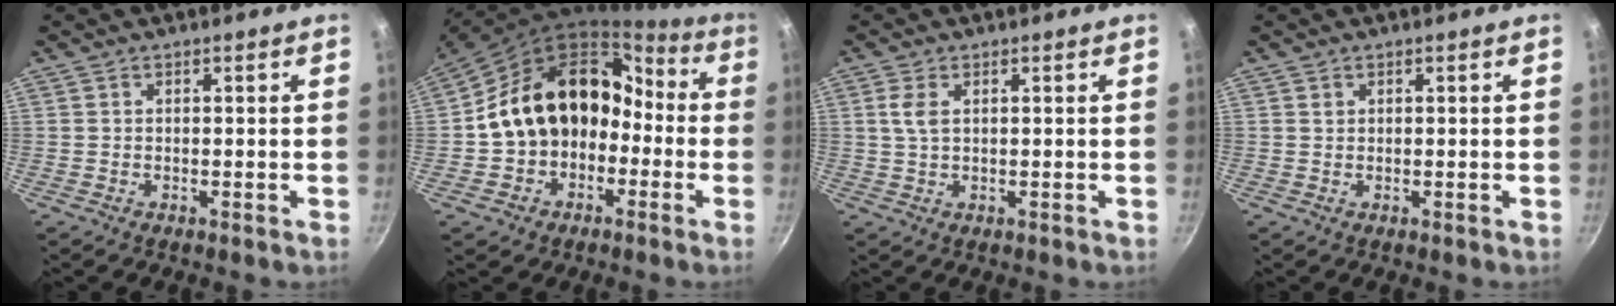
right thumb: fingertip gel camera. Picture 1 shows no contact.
{"total": 19.0, "force": [-2.7, 15.1, 11.3], "torque": [-0.152, 0.088, -0.038]}
{"total": 3.1, "force": [0.9, 1.6, 2.5], "torque": [-0.052, -0.002, 0.019]}
{"total": 0.7, "force": [0.4, 0.5, 0.2], "torque": [-0.004, 0.000, 0.008]}